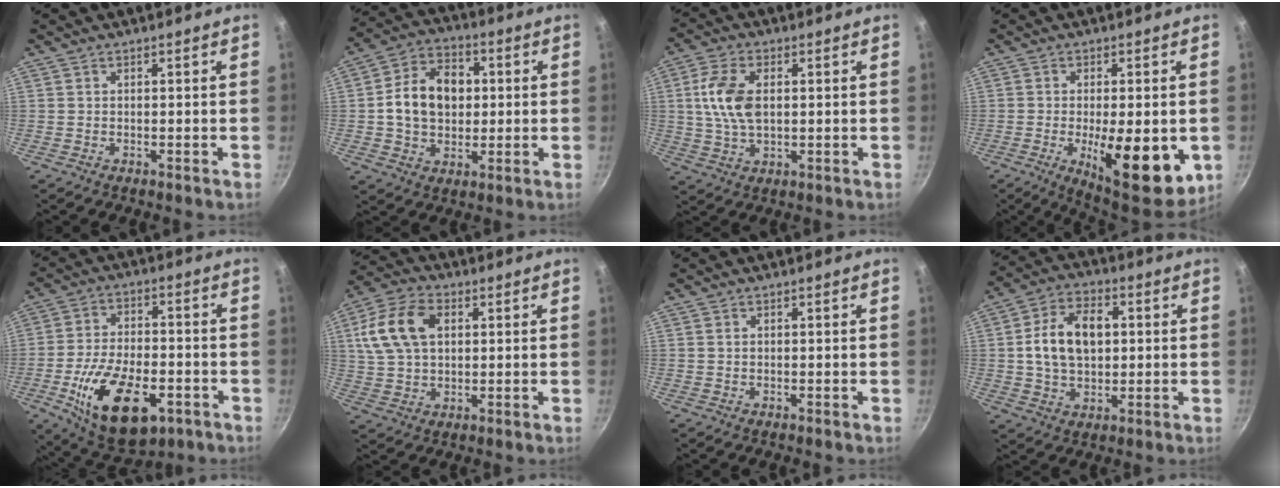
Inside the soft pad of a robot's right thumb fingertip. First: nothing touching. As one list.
[{"total": 13.1, "force": [1.3, 9.5, 8.9], "torque": [-0.129, 0.015, 0.012]}, {"total": 9.6, "force": [1.3, 5.5, 7.7], "torque": [-0.148, 0.005, 0.024]}, {"total": 16.1, "force": [-3.7, 5.9, 14.6], "torque": [-0.180, -0.004, -0.043]}, {"total": 19.0, "force": [-7.2, 9.8, 14.6], "torque": [-0.235, 0.015, -0.114]}, {"total": 13.2, "force": [3.3, 8.8, 9.3], "torque": [-0.167, 0.010, 0.055]}, {"total": 0.5, "force": [0.1, 0.4, 0.3], "torque": [-0.004, 0.002, 0.003]}, {"total": 12.9, "force": [1.6, 8.7, 9.5], "torque": [-0.142, 0.014, 0.021]}]